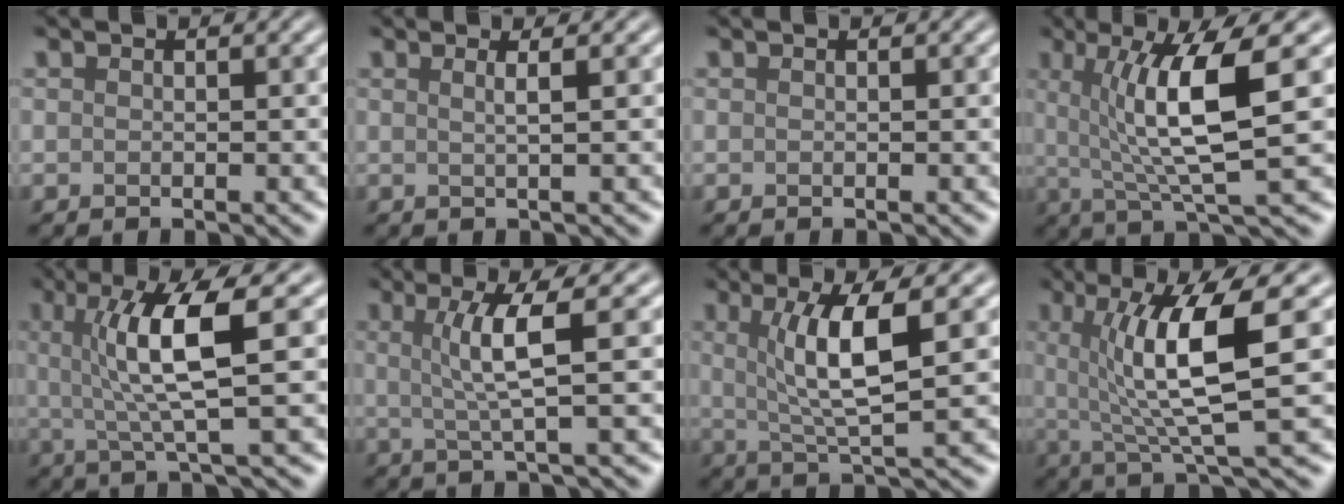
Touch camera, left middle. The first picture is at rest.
{"total": 1.8, "force": [0.6, 0.7, 1.5], "torque": [-0.016, 0.002, -0.010]}
{"total": 0.0}
{"total": 8.0, "force": [1.4, 1.6, 7.7], "torque": [-0.119, -0.002, 0.024]}
{"total": 6.6, "force": [1.2, 1.1, 6.4], "torque": [-0.119, 0.003, 0.021]}
{"total": 4.3, "force": [0.8, 0.6, 4.1], "torque": [-0.077, 0.001, 0.016]}
{"total": 5.9, "force": [1.3, 1.2, 5.6], "torque": [-0.100, 0.000, 0.028]}
{"total": 8.3, "force": [1.3, 1.7, 8.0], "torque": [-0.122, -0.002, 0.024]}